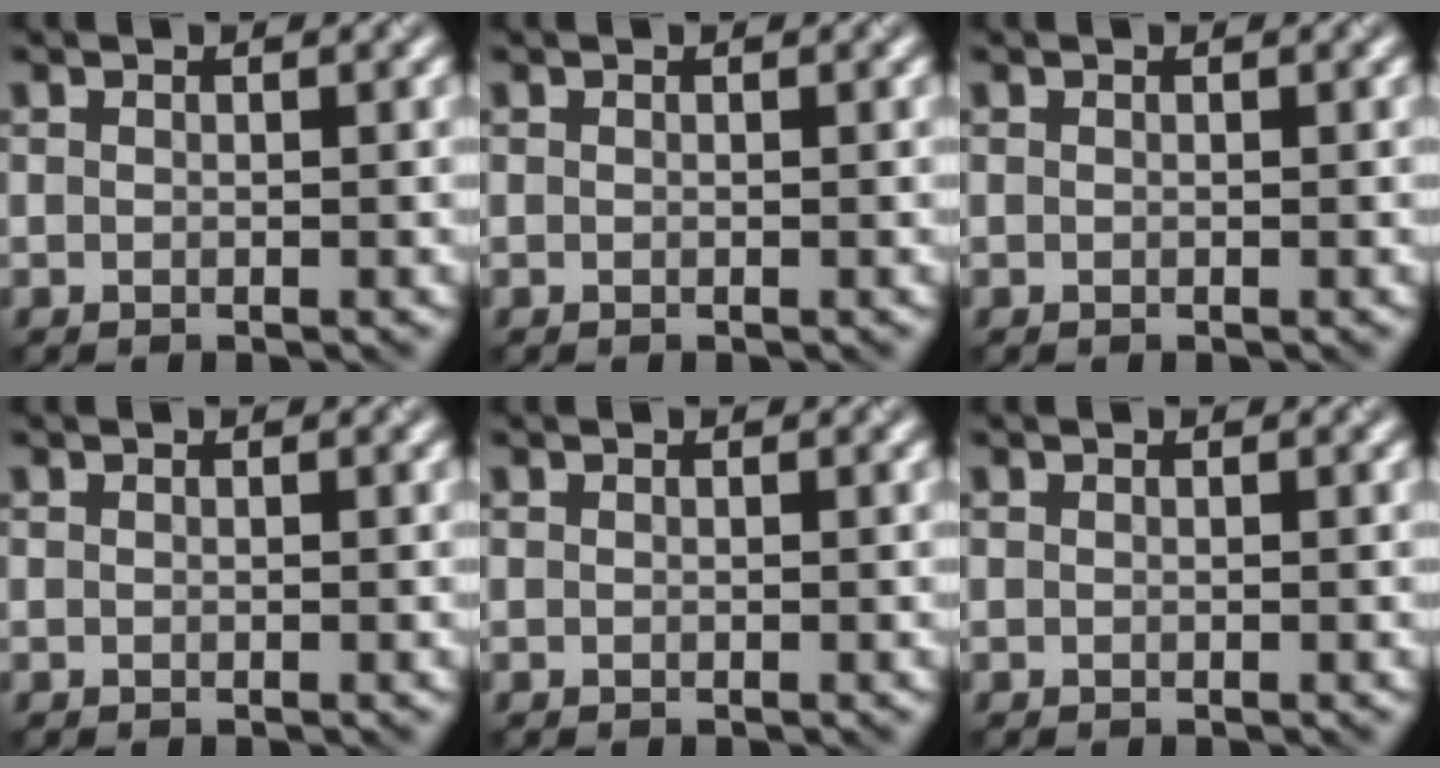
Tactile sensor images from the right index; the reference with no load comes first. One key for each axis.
{"total": 0.0}
{"total": 0.0}
{"total": 0.0}
{"total": 0.0}
{"total": 0.0}